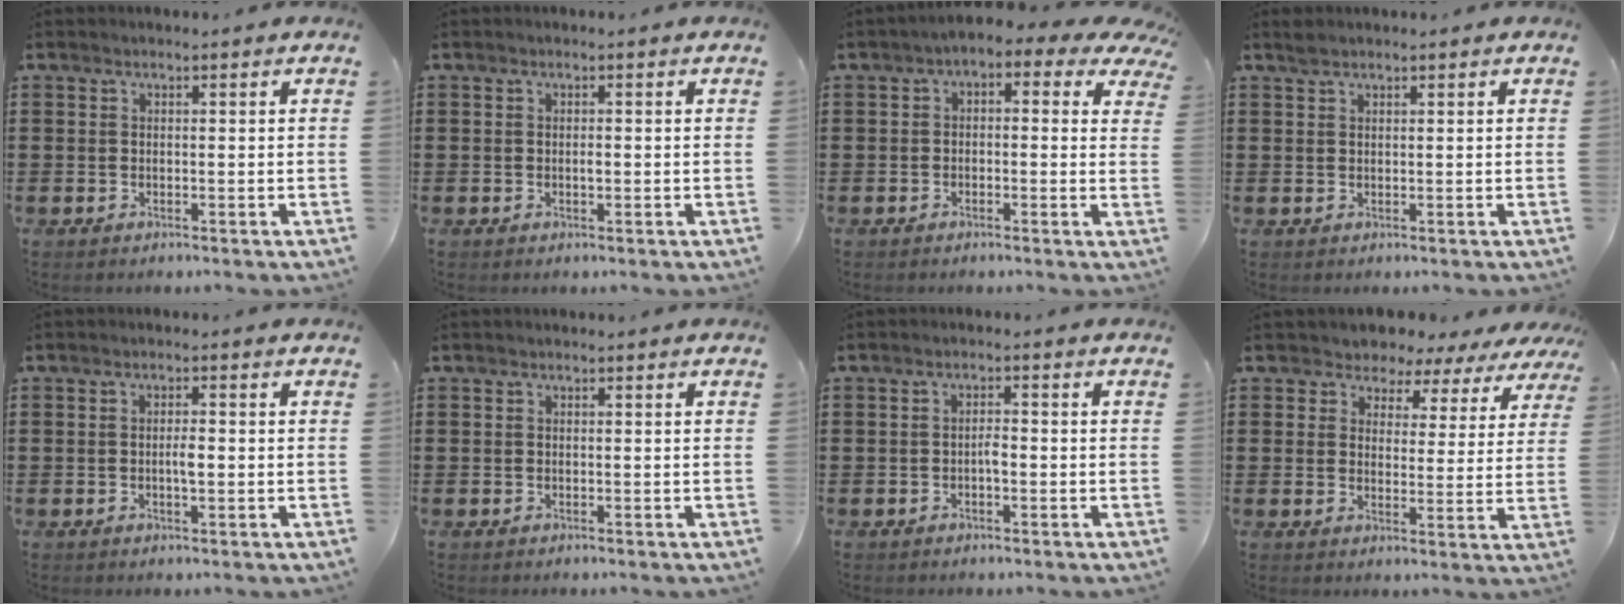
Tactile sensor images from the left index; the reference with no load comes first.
{"total": 0.9, "force": [-0.1, 0.3, 0.8], "torque": [-0.018, -0.002, -0.001]}
{"total": 1.9, "force": [-0.6, 1.0, 1.6], "torque": [-0.034, 0.001, -0.022]}
{"total": 1.3, "force": [1.0, 0.4, 0.6], "torque": [-0.015, 0.002, 0.019]}
{"total": 2.1, "force": [-0.3, 0.6, 2.0], "torque": [-0.040, 0.002, -0.006]}
{"total": 0.0}
{"total": 1.7, "force": [-0.6, 0.5, 1.5], "torque": [-0.030, 0.003, -0.012]}
{"total": 3.8, "force": [3.3, 1.8, 0.1], "torque": [-0.028, -0.016, 0.054]}